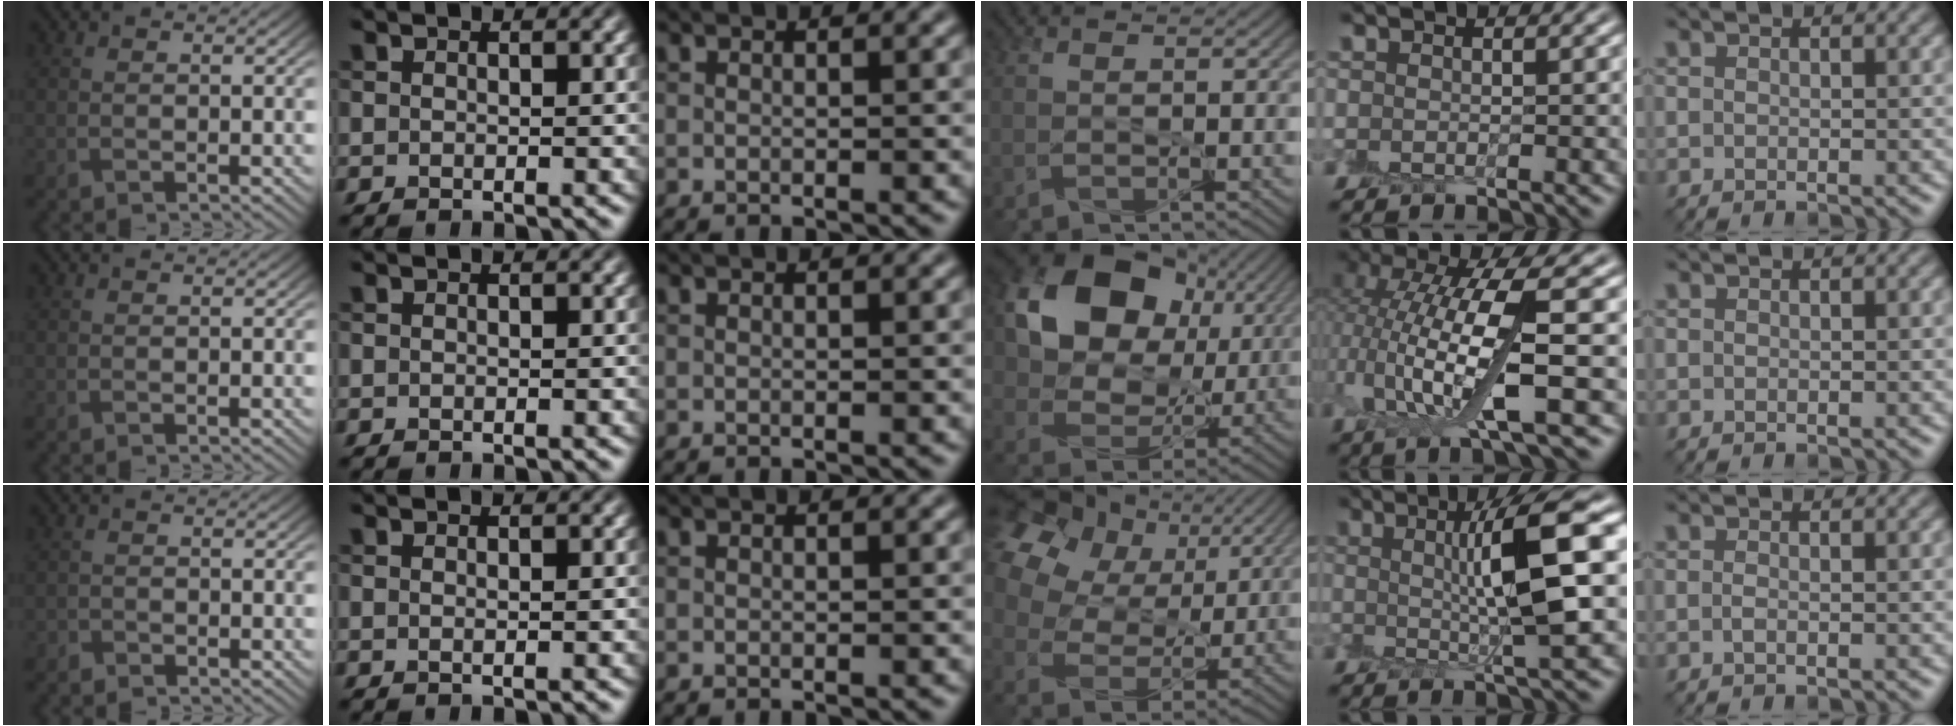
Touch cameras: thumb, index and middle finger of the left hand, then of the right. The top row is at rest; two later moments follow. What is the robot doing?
{"motion": "peel", "object": "envelope seal"}